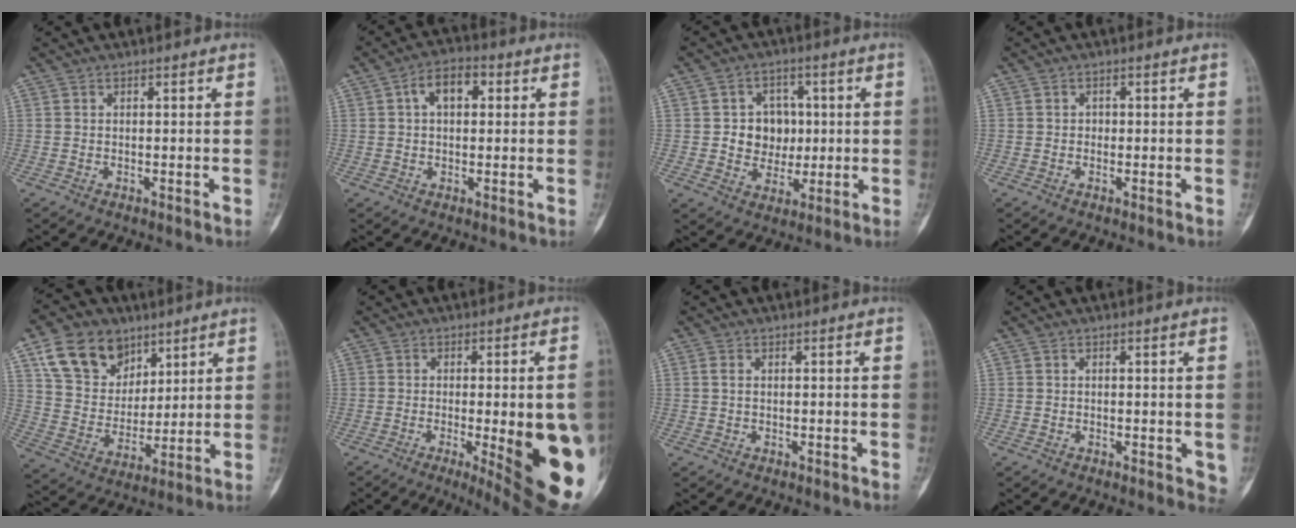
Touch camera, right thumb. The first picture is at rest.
{"total": 6.6, "force": [1.6, 3.9, 5.0], "torque": [-0.076, 0.016, 0.020]}
{"total": 8.4, "force": [0.7, 7.3, 4.1], "torque": [-0.017, 0.005, 0.014]}
{"total": 0.8, "force": [-0.1, 0.8, 0.2], "torque": [0.007, 0.004, -0.005]}
{"total": 15.0, "force": [8.4, 10.7, 6.2], "torque": [-0.082, -0.029, 0.162]}
{"total": 21.7, "force": [-5.3, 5.6, 20.3], "torque": [-0.193, -0.011, -0.046]}
{"total": 1.1, "force": [0.2, 0.7, 0.9], "torque": [-0.021, 0.001, 0.004]}
{"total": 1.7, "force": [0.0, 1.0, 1.4], "torque": [-0.008, -0.003, -0.001]}